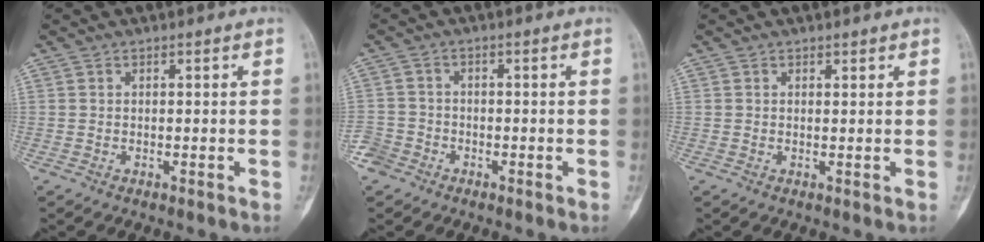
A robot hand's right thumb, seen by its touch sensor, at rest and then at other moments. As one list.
[{"total": 3.9, "force": [-2.6, 3.0, 0.3], "torque": [0.012, 0.016, -0.056]}, {"total": 0.5, "force": [0.5, 0.3, 0.1], "torque": [0.001, -0.003, 0.006]}]